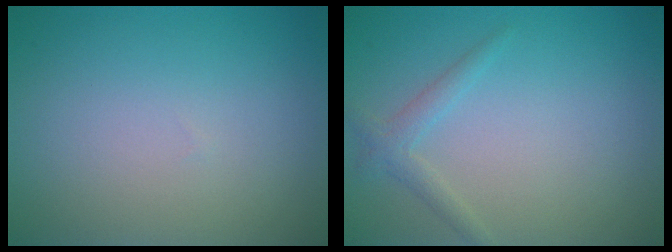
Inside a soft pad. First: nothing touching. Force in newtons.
{"total": 1.6, "press": 1.6, "slide": 0.1}